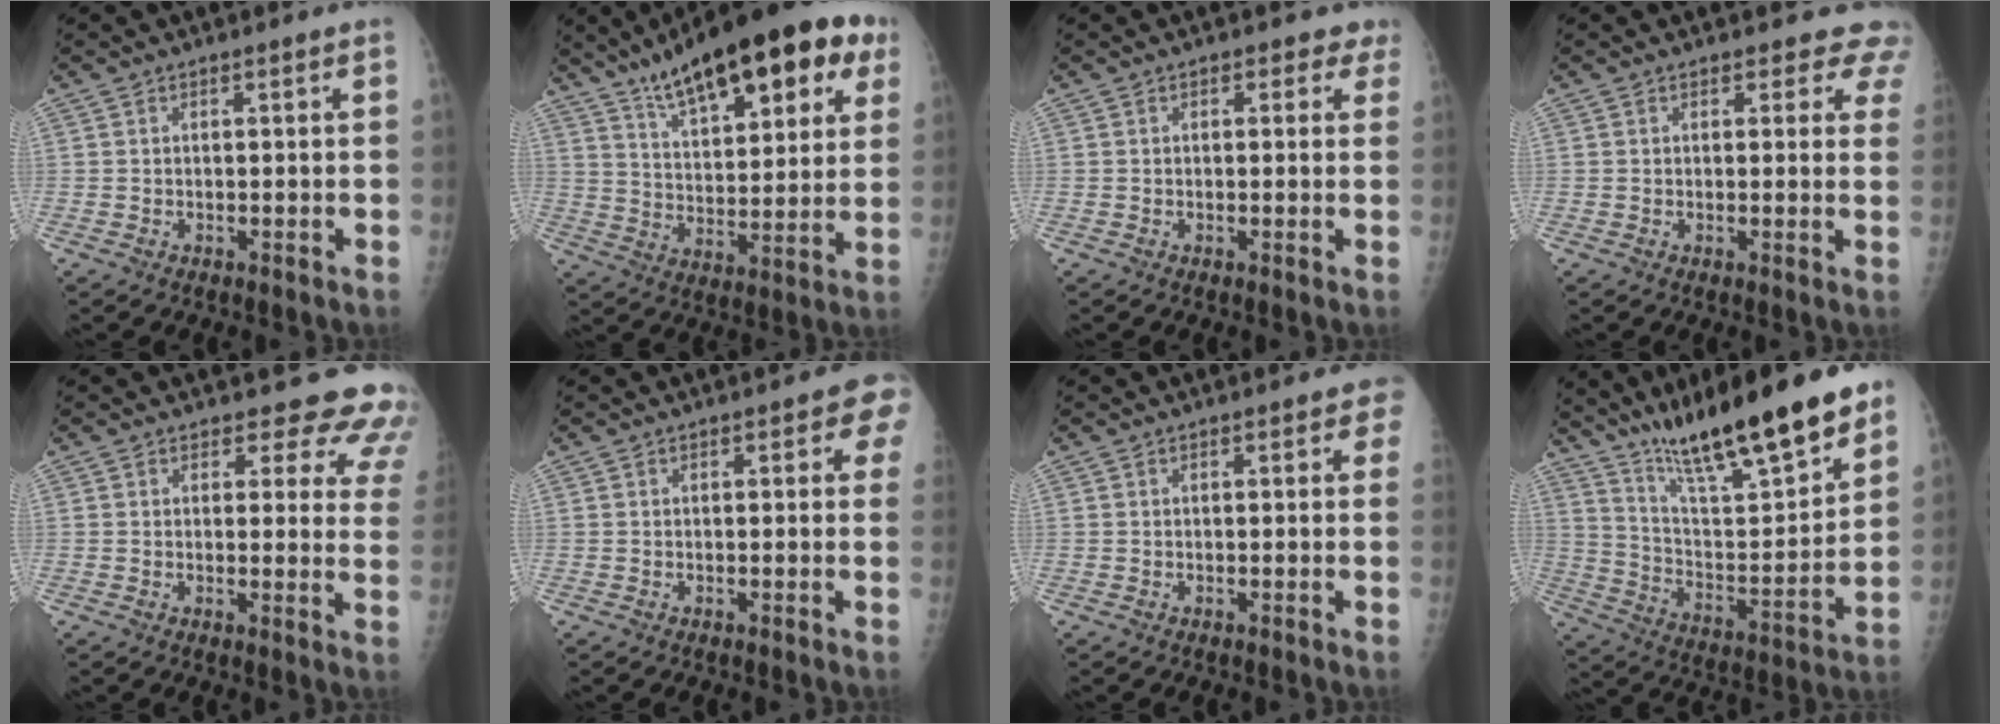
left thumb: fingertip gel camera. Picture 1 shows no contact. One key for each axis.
{"total": 23.0, "fx": 13.0, "fy": 8.2, "fz": 17.1, "tx": -0.224, "ty": -0.024, "tz": 0.201}
{"total": 2.5, "fx": 1.5, "fy": 1.8, "fz": 0.9, "tx": 0.021, "ty": -0.003, "tz": 0.007}
{"total": 5.1, "fx": 4.4, "fy": 2.5, "fz": 0.4, "tx": 0.042, "ty": -0.019, "tz": 0.026}
{"total": 11.4, "fx": 10.2, "fy": 4.6, "fz": 2.3, "tx": 0.030, "ty": -0.065, "tz": 0.086}
{"total": 3.6, "fx": 1.1, "fy": 1.9, "fz": 2.9, "tx": -0.002, "ty": 0.002, "tz": 0.003}
{"total": 1.7, "fx": 0.6, "fy": 1.1, "fz": 1.3, "tx": 0.010, "ty": 0.003, "tz": -0.002}
{"total": 24.7, "fx": 17.6, "fy": 4.7, "fz": 16.7, "tx": -0.249, "ty": -0.071, "tz": 0.300}